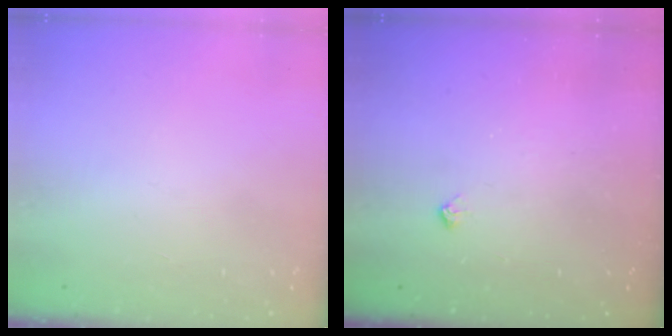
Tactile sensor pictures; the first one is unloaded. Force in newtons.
{"total": 5.7, "press": 5.6, "slide": 0.8}